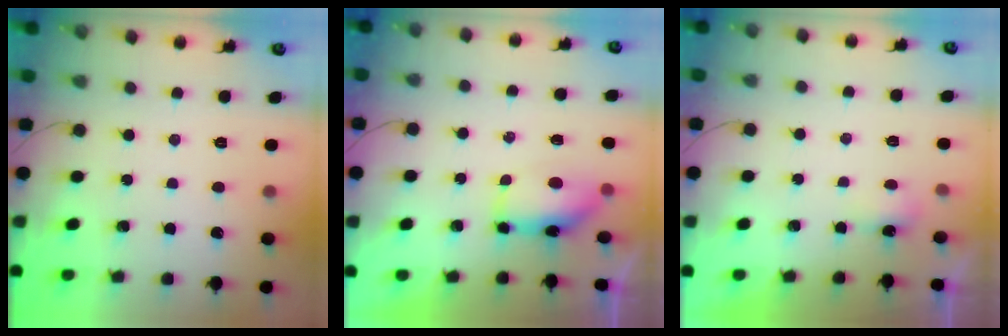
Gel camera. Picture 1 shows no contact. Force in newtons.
{"total": 7.4, "press": 7.3, "slide": 1.3}
{"total": 2.9, "press": 2.8, "slide": 0.6}